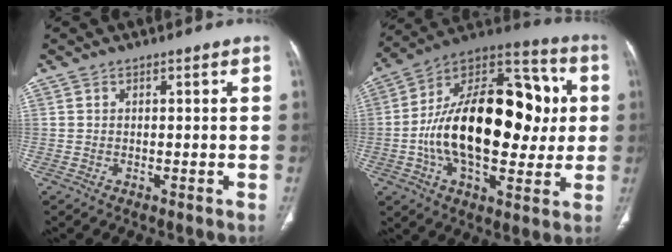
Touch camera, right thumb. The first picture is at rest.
{"total": 29.5, "force": [0.3, 16.1, 24.7], "torque": [-0.385, 0.027, 0.002]}